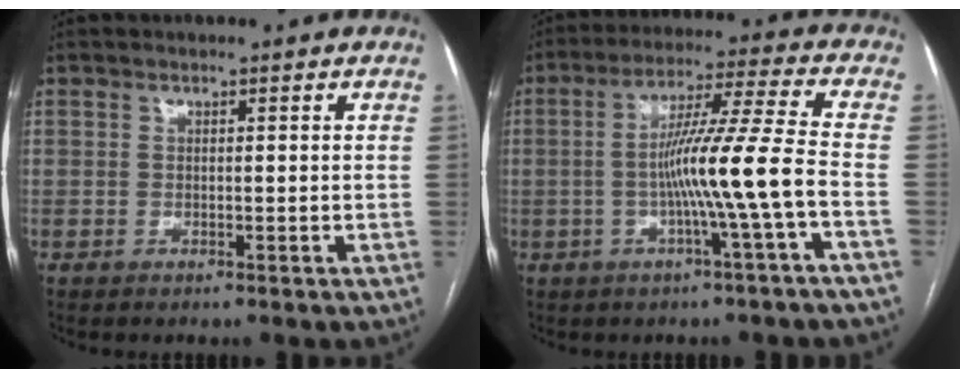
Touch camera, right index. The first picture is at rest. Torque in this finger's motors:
{"motor_torque": [1.59, -0.55, 0.75, 0.20]}